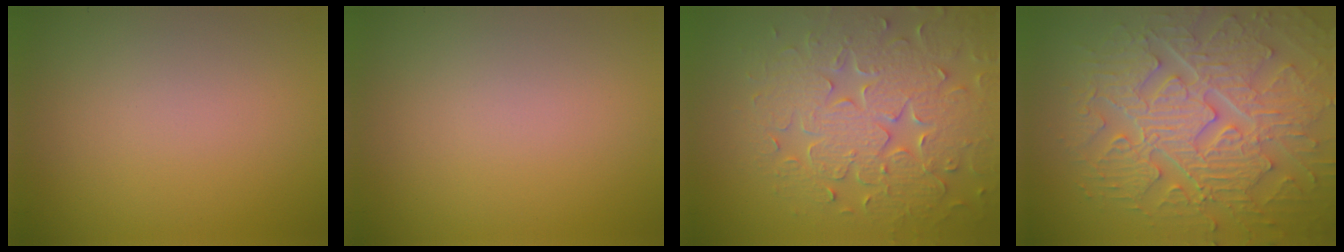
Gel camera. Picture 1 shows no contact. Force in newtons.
{"total": 0.0}
{"total": 8.0, "press": 6.2, "slide": 5.0}
{"total": 9.2, "press": 6.8, "slide": 6.2}